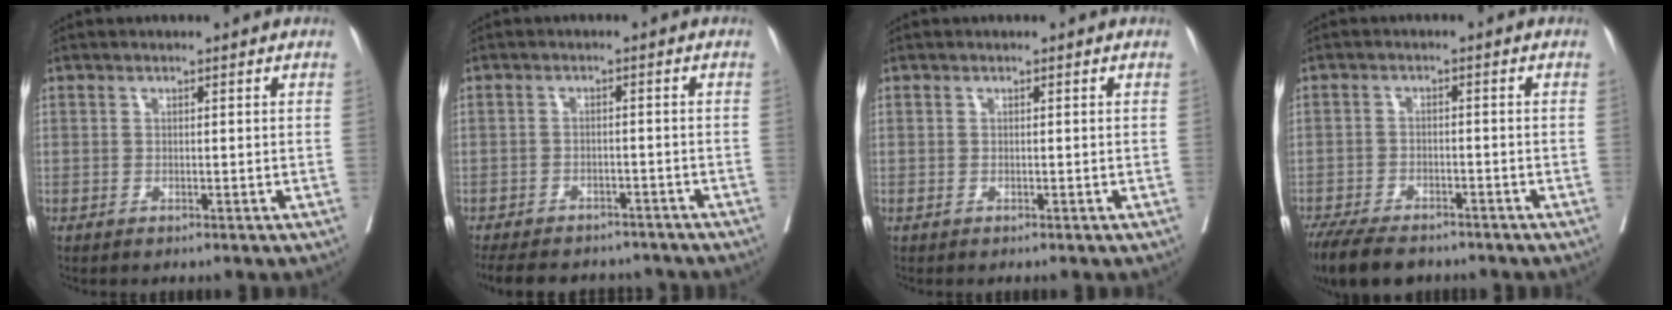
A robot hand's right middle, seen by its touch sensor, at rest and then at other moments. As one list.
[{"total": 14.4, "force": [-12.4, 5.5, 4.9], "torque": [-0.117, -0.004, -0.158]}, {"total": 0.0}, {"total": 10.9, "force": [-8.8, 3.8, 5.1], "torque": [-0.092, -0.014, -0.139]}]